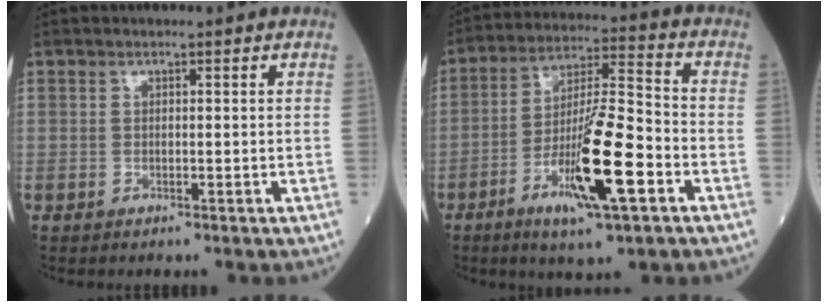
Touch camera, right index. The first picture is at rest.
{"total": 14.4, "force": [-5.8, 1.6, 13.1], "torque": [-0.237, -0.011, -0.098]}